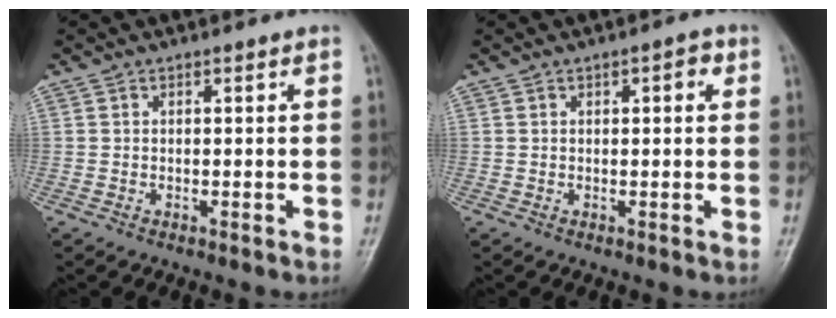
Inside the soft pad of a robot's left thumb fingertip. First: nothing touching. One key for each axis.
{"total": 2.5, "fx": 0.8, "fy": 1.0, "fz": 2.2, "tx": -0.024, "ty": 0.003, "tz": 0.008}